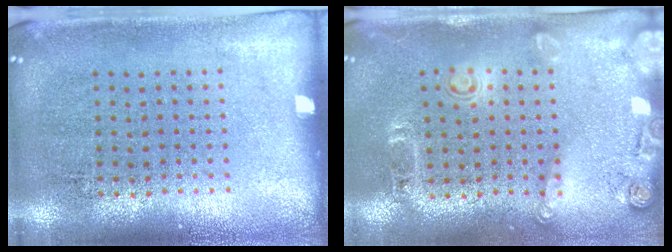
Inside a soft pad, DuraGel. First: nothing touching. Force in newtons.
{"total": 1.7, "press": 1.2, "slide": 1.2}